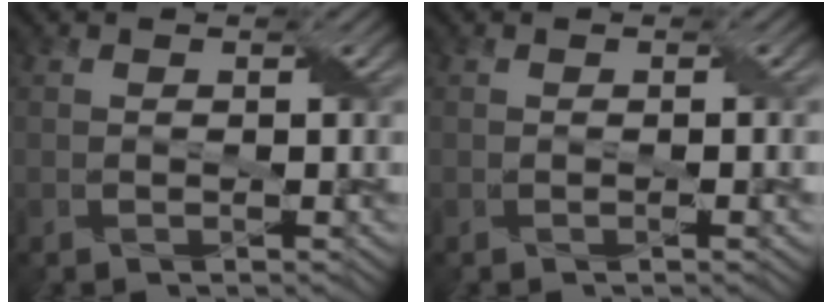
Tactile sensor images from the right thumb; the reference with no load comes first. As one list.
[{"total": 1.2, "force": [-0.1, 0.1, 1.2], "torque": [-0.020, 0.001, -0.002]}]